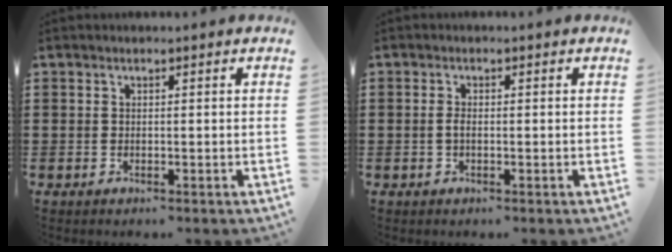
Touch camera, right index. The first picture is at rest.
{"total": 1.4, "force": [-0.2, 0.5, 1.3], "torque": [-0.033, -0.005, -0.006]}